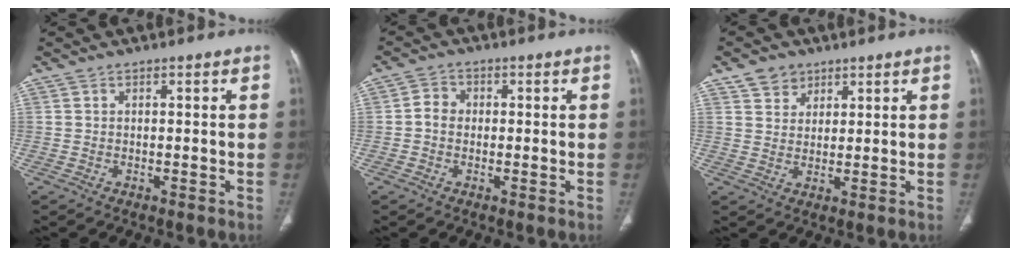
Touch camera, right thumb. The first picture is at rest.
{"total": 3.0, "force": [-0.3, 2.6, 1.5], "torque": [-0.015, 0.011, -0.012]}
{"total": 4.5, "force": [2.8, 3.3, 1.1], "torque": [-0.001, -0.017, 0.052]}